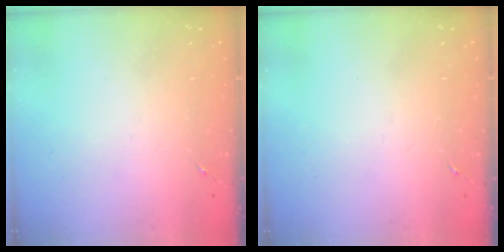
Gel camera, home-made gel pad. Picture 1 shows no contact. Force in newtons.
{"total": 0.0}